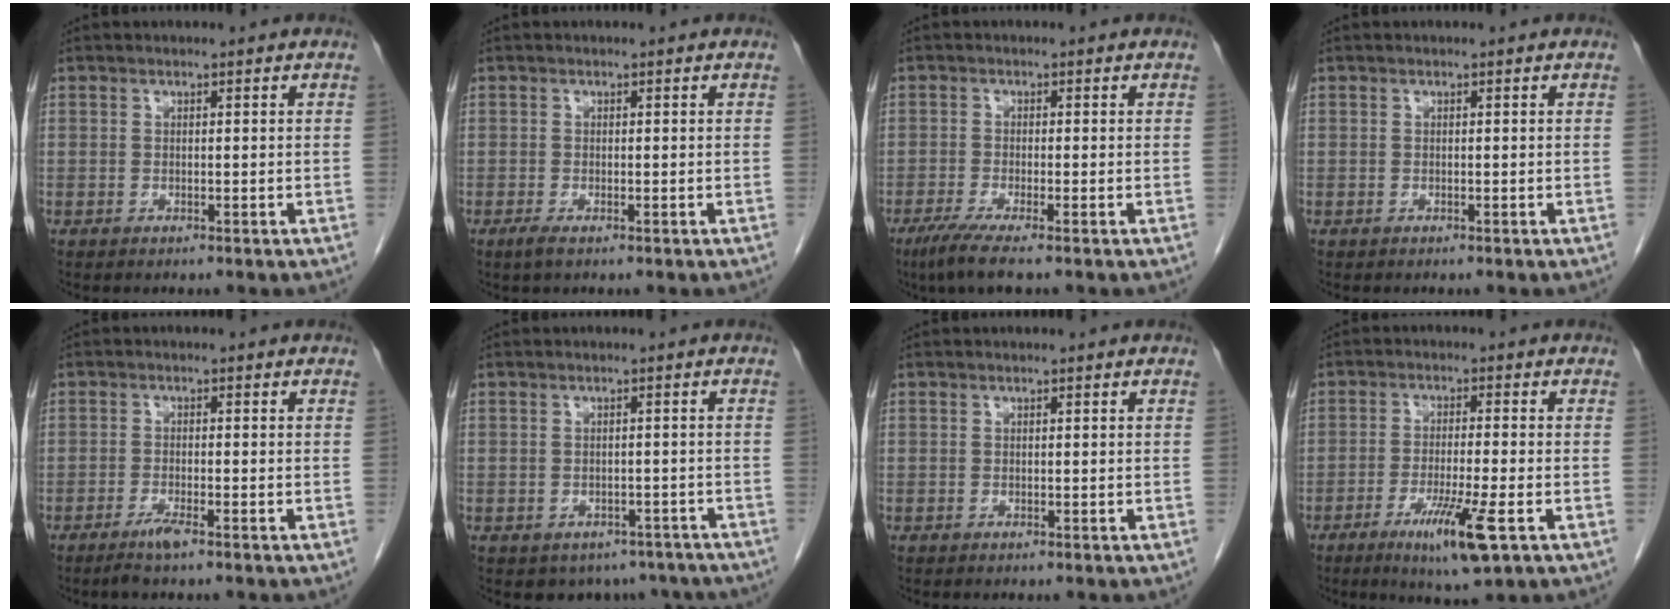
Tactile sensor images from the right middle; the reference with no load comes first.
{"total": 1.3, "force": [-0.7, 0.3, 1.0], "torque": [-0.022, -0.004, -0.014]}
{"total": 4.5, "force": [-3.0, -0.1, 3.3], "torque": [-0.063, -0.015, -0.060]}
{"total": 0.0}
{"total": 2.4, "force": [-1.7, -0.1, 1.6], "torque": [-0.037, -0.004, -0.035]}
{"total": 7.3, "force": [-5.7, 4.3, 1.5], "torque": [0.000, 0.003, -0.063]}
{"total": 0.0}
{"total": 8.3, "force": [-3.9, 0.2, 7.3], "torque": [-0.133, -0.021, -0.063]}